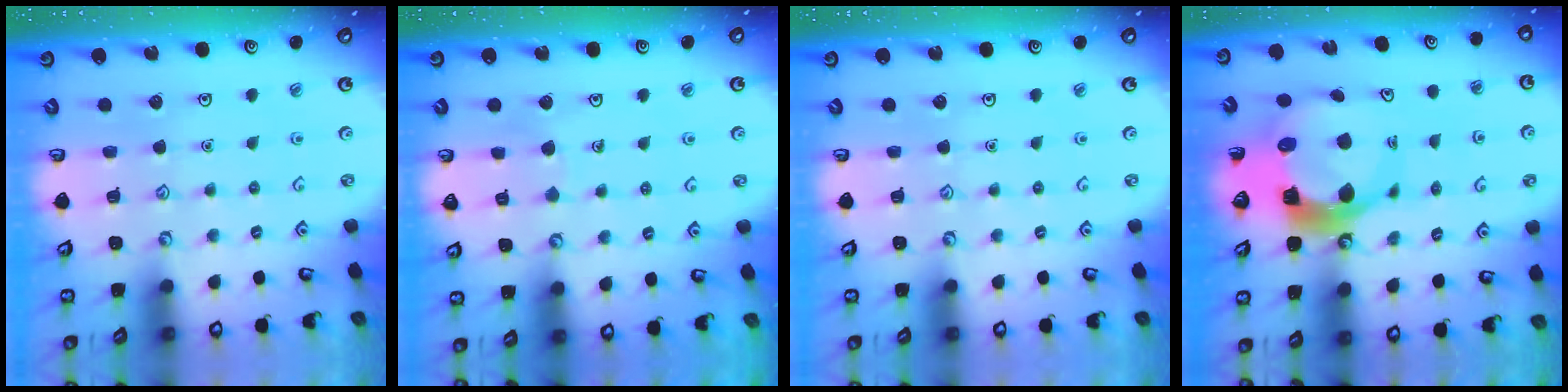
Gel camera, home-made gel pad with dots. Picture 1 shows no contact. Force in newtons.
{"total": 3.6, "press": 3.6, "slide": 0.2}
{"total": 0.0}
{"total": 10.1, "press": 10.0, "slide": 1.5}